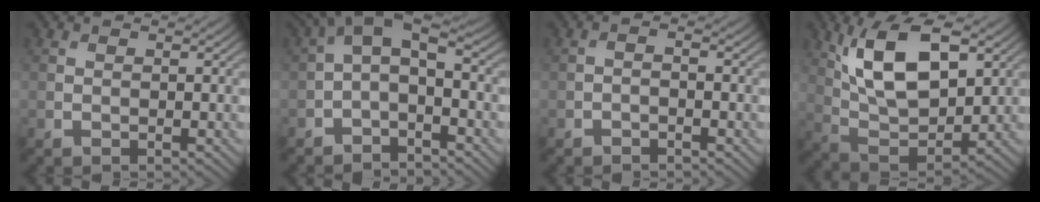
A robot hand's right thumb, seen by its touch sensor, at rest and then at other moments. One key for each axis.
{"total": 5.6, "fx": -0.8, "fy": 2.3, "fz": 5.0, "tx": -0.088, "ty": 0.021, "tz": -0.031}
{"total": 1.1, "fx": -0.8, "fy": 0.3, "fz": 0.7, "tx": -0.014, "ty": 0.000, "tz": -0.019}
{"total": 13.1, "fx": 5.0, "fy": 6.2, "fz": 10.4, "tx": -0.209, "ty": 0.003, "tz": 0.097}